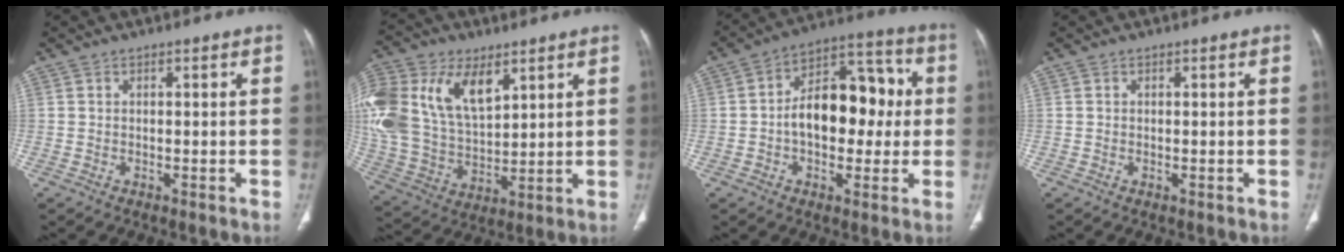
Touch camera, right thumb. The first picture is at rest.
{"total": 24.1, "force": [9.9, 14.8, 16.3], "torque": [-0.366, 0.002, 0.195]}
{"total": 15.7, "force": [0.0, 9.8, 12.2], "torque": [-0.146, 0.041, -0.007]}
{"total": 0.0}